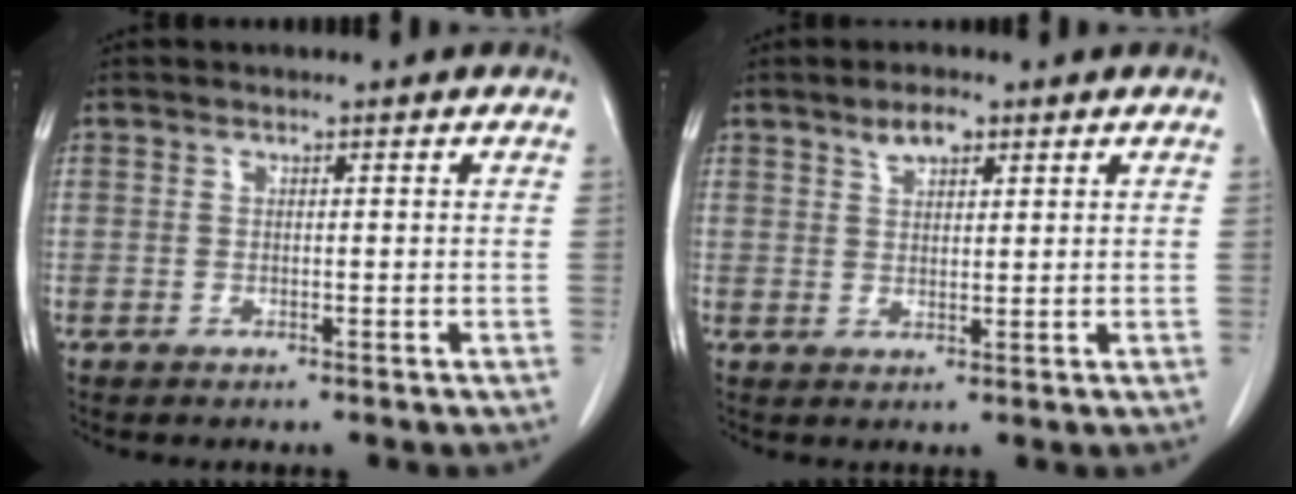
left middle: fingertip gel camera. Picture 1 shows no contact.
{"total": 3.2, "force": [2.1, 1.3, 2.1], "torque": [-0.041, 0.004, 0.040]}